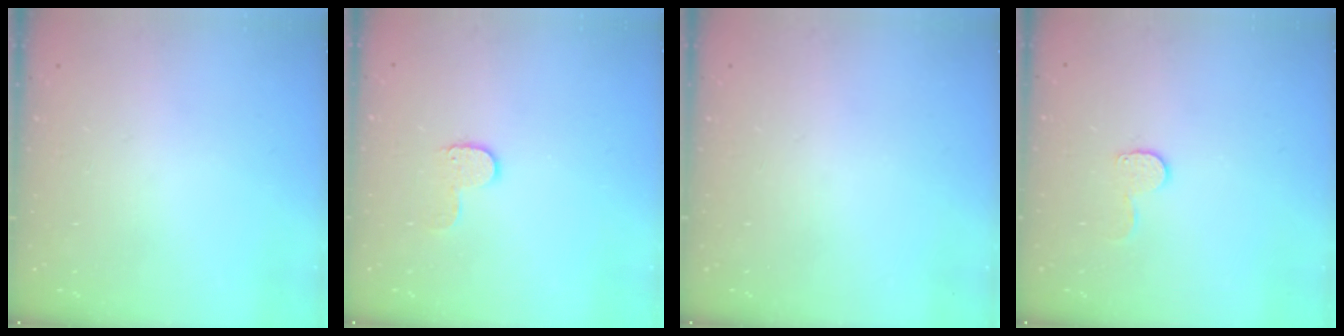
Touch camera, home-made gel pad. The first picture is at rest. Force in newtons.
{"total": 7.2, "press": 7.2, "slide": 0.4}
{"total": 0.0}
{"total": 7.1, "press": 7.1, "slide": 0.4}